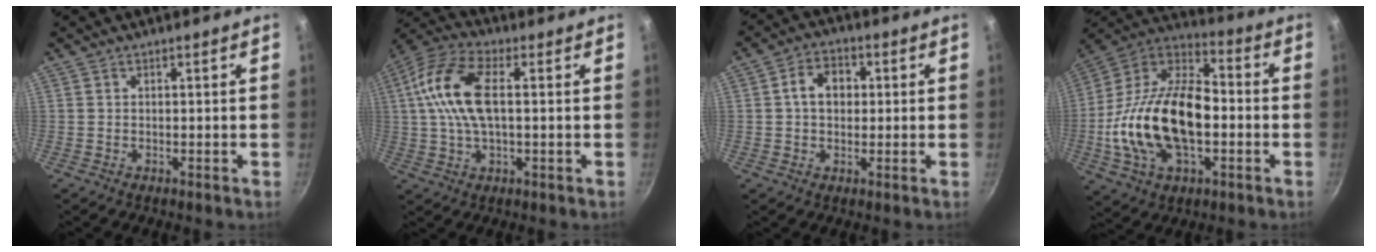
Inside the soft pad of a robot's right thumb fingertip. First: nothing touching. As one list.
[{"total": 13.6, "force": [1.9, 6.3, 11.9], "torque": [-0.244, 0.021, 0.023]}, {"total": 6.5, "force": [0.8, 5.0, 4.1], "torque": [-0.044, 0.013, 0.003]}, {"total": 24.9, "force": [-3.5, 14.3, 20.0], "torque": [-0.364, 0.043, -0.071]}]